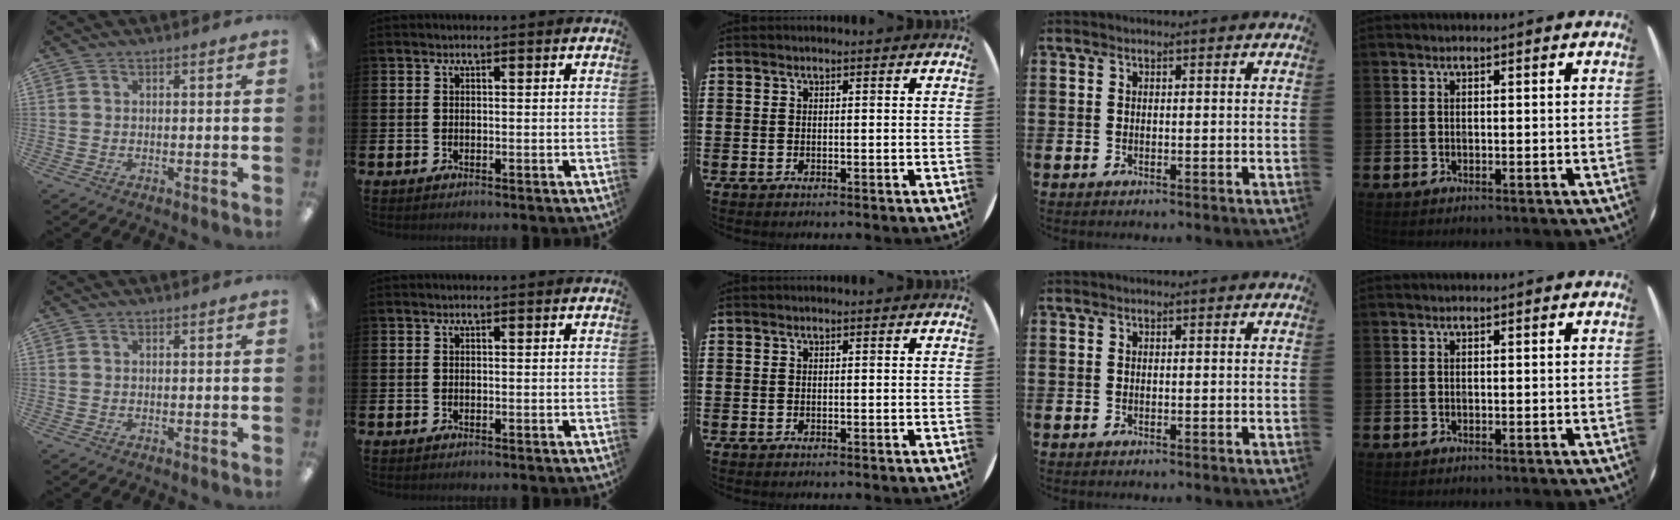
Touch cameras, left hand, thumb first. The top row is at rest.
{}